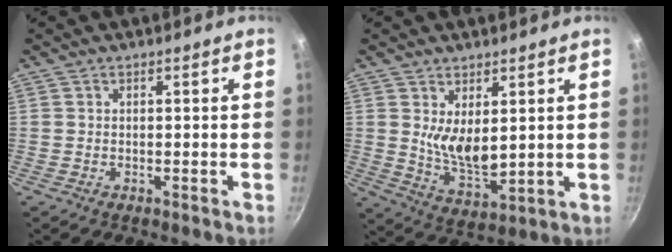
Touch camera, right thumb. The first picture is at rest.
{"total": 8.1, "force": [2.3, 4.0, 6.7], "torque": [-0.100, -0.037, 0.057]}